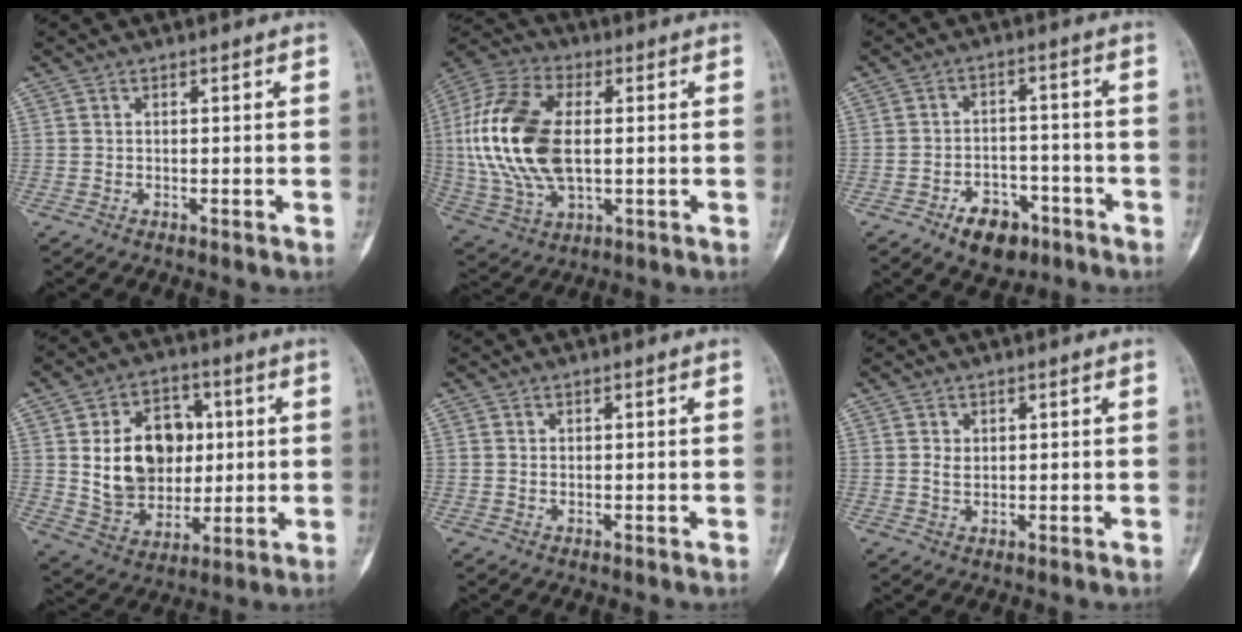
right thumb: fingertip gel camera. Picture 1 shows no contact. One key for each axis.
{"total": 20.7, "fx": 1.0, "fy": 11.7, "fz": 17.0, "tx": -0.360, "ty": 0.004, "tz": 0.023}
{"total": 8.4, "fx": -4.9, "fy": 5.2, "fz": 4.4, "tx": -0.039, "ty": 0.032, "tz": -0.072}
{"total": 16.1, "fx": 2.4, "fy": 12.2, "fz": 10.2, "tx": -0.121, "ty": -0.002, "tz": 0.053}
{"total": 0.0}
{"total": 1.8, "fx": 0.6, "fy": 1.3, "fz": 1.0, "tx": -0.012, "ty": -0.005, "tz": 0.015}